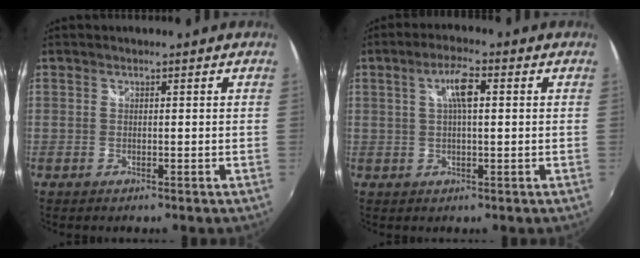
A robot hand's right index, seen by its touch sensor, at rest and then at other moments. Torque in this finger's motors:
{"motor_torque": [0.77, 0.24, 0.40, 0.09]}